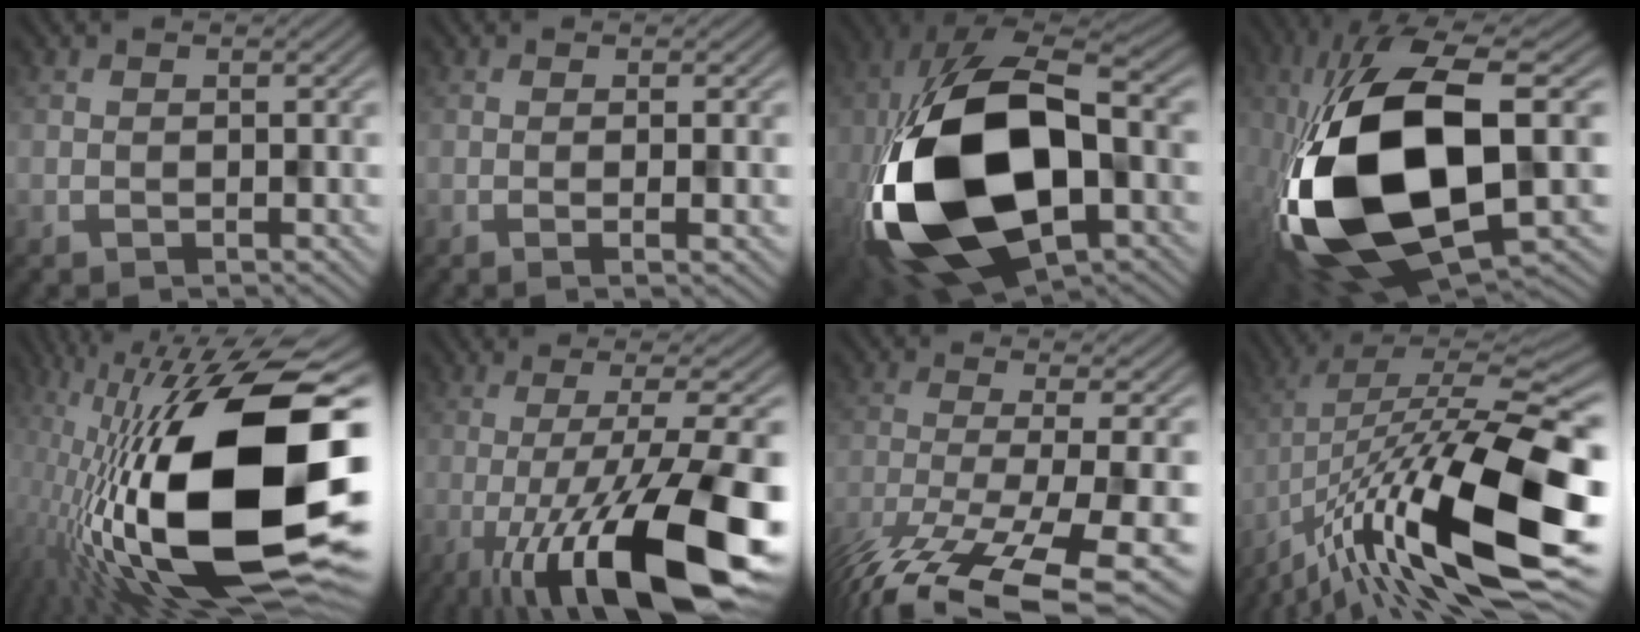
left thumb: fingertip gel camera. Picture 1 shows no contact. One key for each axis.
{"total": 1.7, "fx": 0.0, "fy": 0.2, "fz": 1.7, "tx": -0.029, "ty": 0.001, "tz": -0.006}
{"total": 22.2, "fx": -3.8, "fy": 13.1, "fz": 17.5, "tx": -0.415, "ty": -0.060, "tz": -0.038}
{"total": 19.6, "fx": -2.2, "fy": 10.0, "fz": 16.6, "tx": -0.382, "ty": -0.035, "tz": -0.026}
{"total": 22.5, "fx": -3.3, "fy": 8.8, "fz": 20.4, "tx": -0.399, "ty": 0.004, "tz": -0.066}
{"total": 18.2, "fx": -7.3, "fy": 4.2, "fz": 16.2, "tx": -0.232, "ty": 0.005, "tz": -0.127}
{"total": 14.8, "fx": -10.0, "fy": 3.3, "fz": 10.5, "tx": -0.197, "ty": -0.033, "tz": -0.152}
{"total": 18.9, "fx": -7.4, "fy": 5.6, "fz": 16.5, "tx": -0.291, "ty": 0.001, "tz": -0.132}